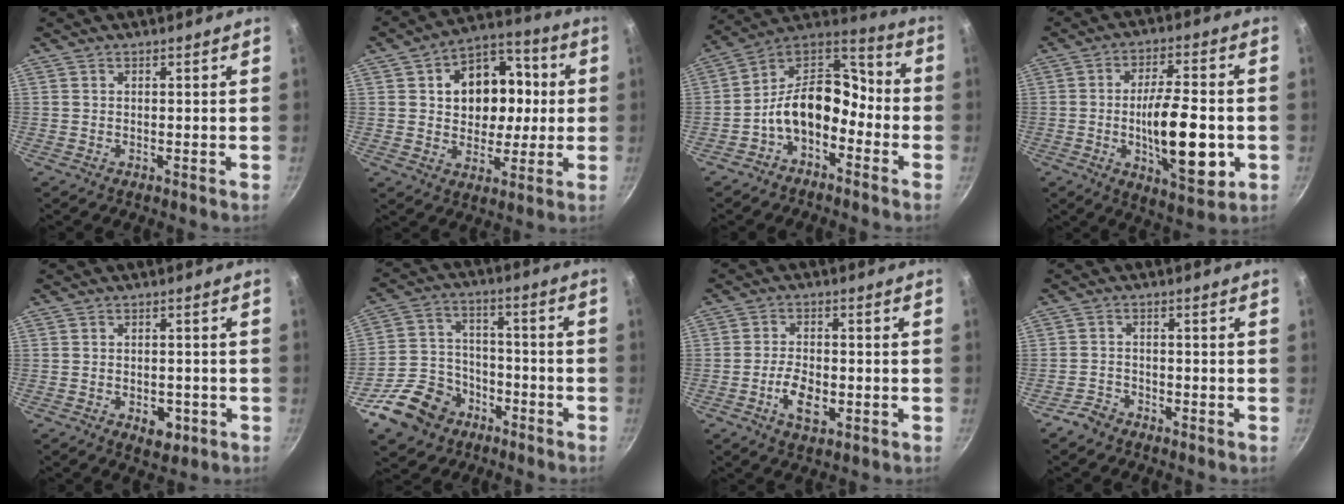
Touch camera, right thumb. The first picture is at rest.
{"total": 15.4, "force": [2.0, 11.8, 9.7], "torque": [-0.100, 0.020, 0.029]}
{"total": 14.1, "force": [-5.2, 9.2, 9.4], "torque": [-0.129, 0.077, -0.114]}
{"total": 16.4, "force": [-3.0, 6.1, 15.0], "torque": [-0.225, 0.008, -0.041]}
{"total": 4.9, "force": [-2.0, 3.1, 3.3], "torque": [-0.029, 0.010, -0.020]}
{"total": 15.0, "force": [-8.3, 10.9, 6.0], "torque": [-0.092, 0.059, -0.136]}
{"total": 6.9, "force": [-2.3, 3.6, 5.4], "torque": [-0.092, 0.014, -0.040]}
{"total": 3.3, "force": [-2.6, 1.8, 0.7], "torque": [-0.011, 0.031, -0.046]}